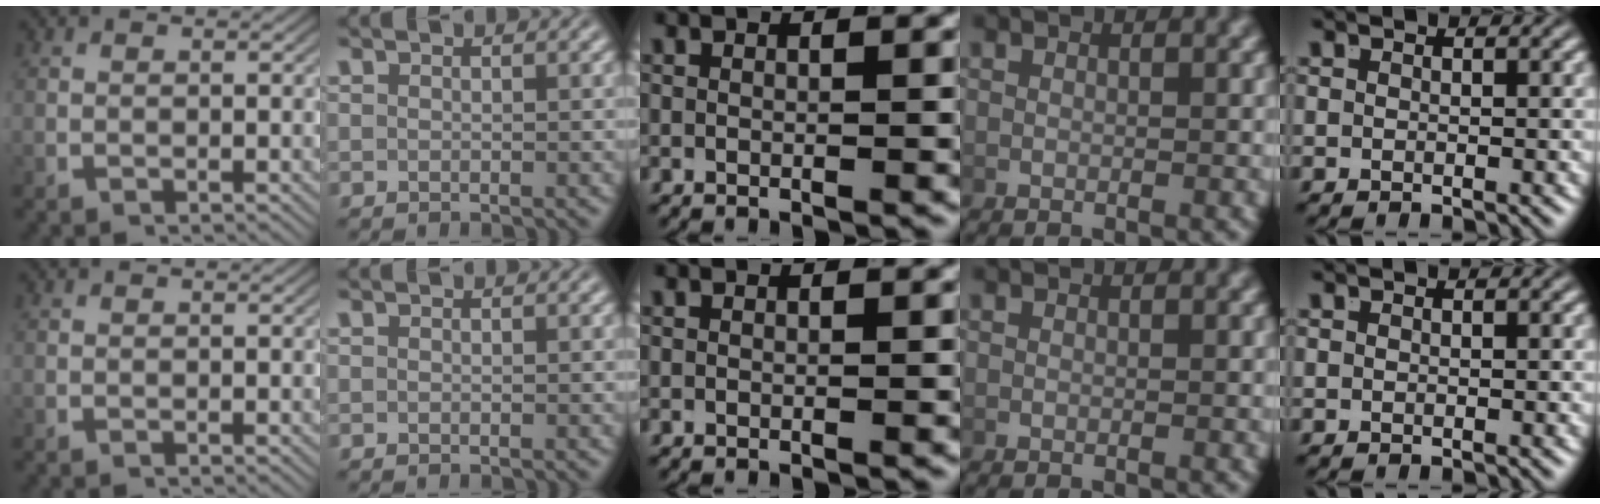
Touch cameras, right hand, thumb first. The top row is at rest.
{}